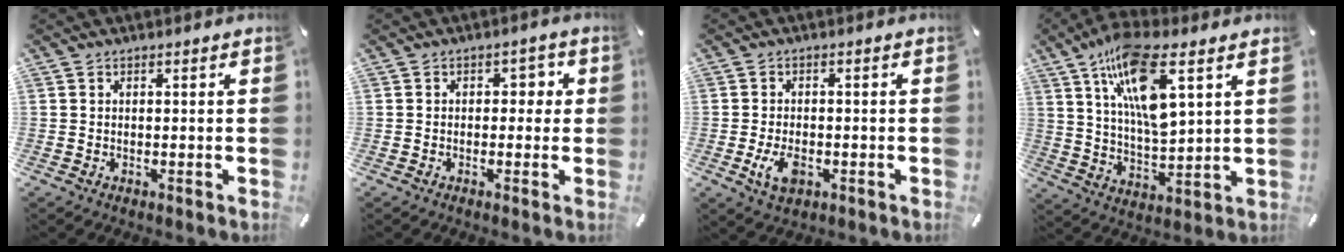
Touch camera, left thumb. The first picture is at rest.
{"total": 3.4, "force": [-0.5, 2.6, 2.1], "torque": [-0.028, 0.008, -0.019]}
{"total": 5.5, "force": [-1.8, 3.3, 3.9], "torque": [-0.082, -0.002, -0.037]}
{"total": 16.1, "force": [8.3, 5.6, 12.5], "torque": [-0.243, -0.025, 0.139]}